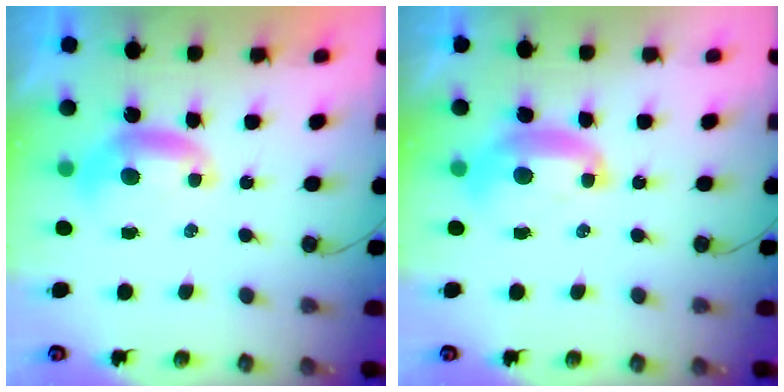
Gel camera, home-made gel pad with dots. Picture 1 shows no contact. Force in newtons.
{"total": 2.5, "press": 2.5, "slide": 0.3}